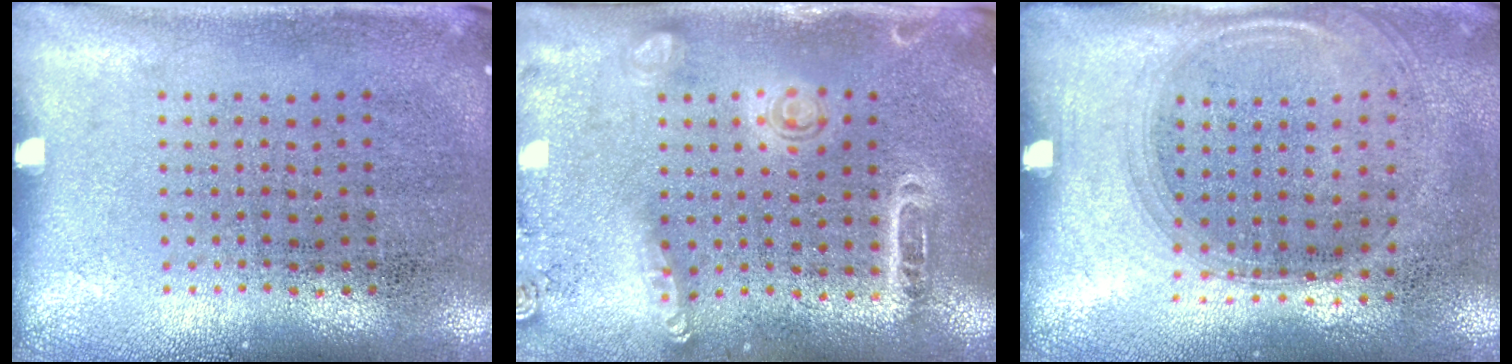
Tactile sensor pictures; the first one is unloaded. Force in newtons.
{"total": 1.5, "press": 1.5, "slide": 0.5}
{"total": 1.4, "press": 1.2, "slide": 0.7}